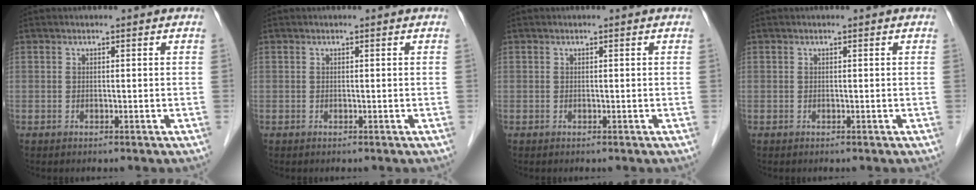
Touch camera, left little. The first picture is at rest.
{"total": 0.0}
{"total": 0.0}
{"total": 0.0}